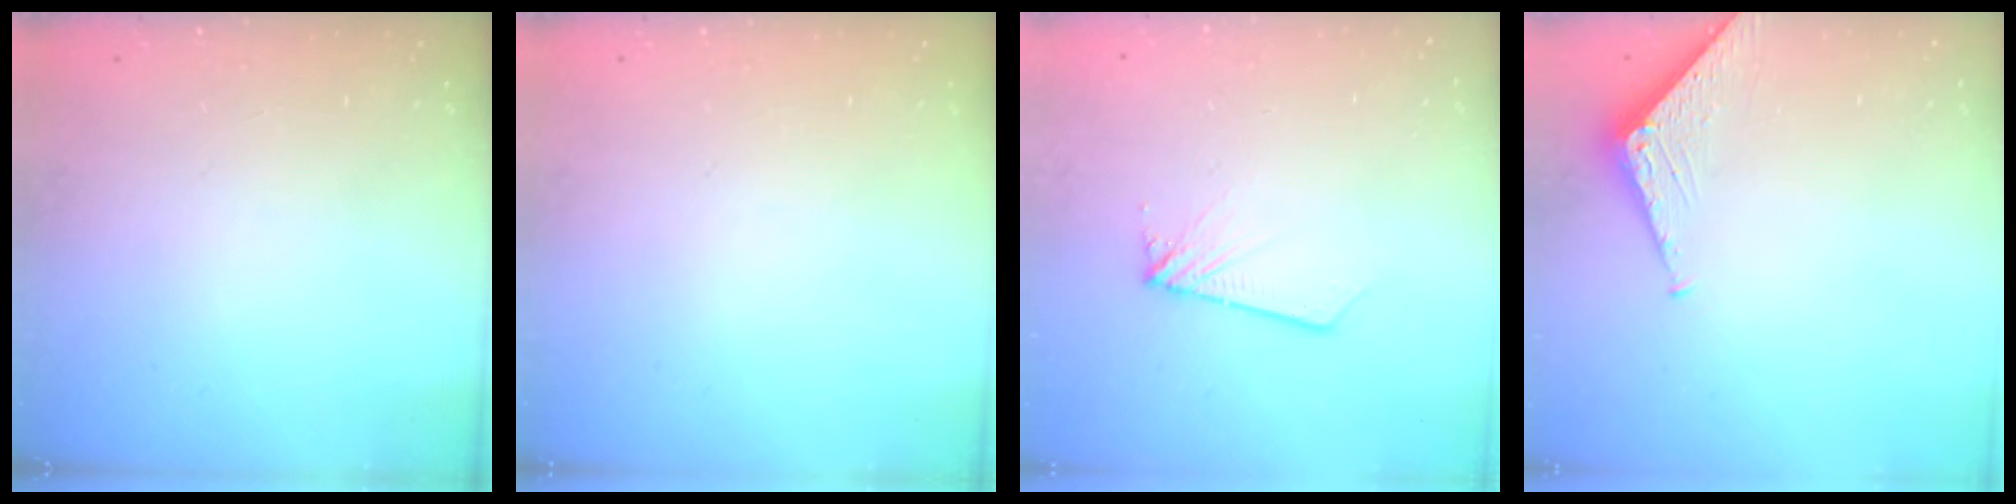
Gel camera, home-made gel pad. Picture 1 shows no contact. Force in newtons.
{"total": 0.0}
{"total": 1.9, "press": 1.9, "slide": 0.1}
{"total": 4.1, "press": 4.1, "slide": 0.4}